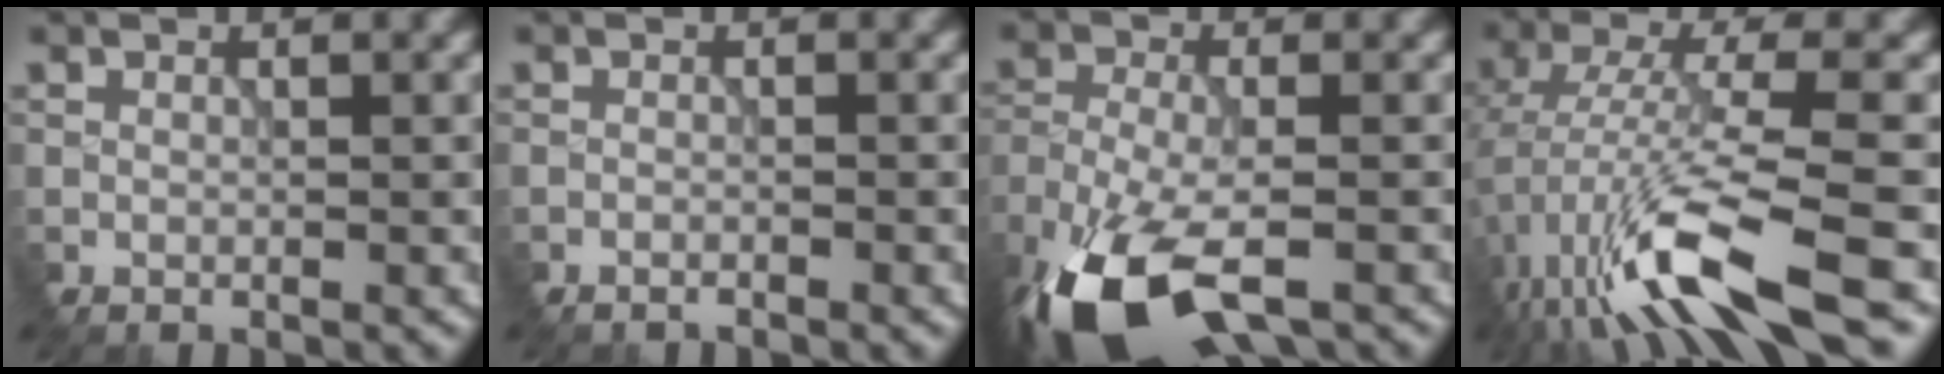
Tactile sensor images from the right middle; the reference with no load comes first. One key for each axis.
{"total": 1.0, "fx": -1.0, "fy": 0.0, "fz": 0.0, "tx": 0.001, "ty": -0.005, "tz": -0.017}
{"total": 13.7, "fx": -9.1, "fy": 5.7, "fz": 8.5, "tx": -0.188, "ty": -0.057, "tz": -0.147}
{"total": 9.2, "fx": -4.2, "fy": 1.5, "fz": 8.0, "tx": -0.146, "ty": 0.003, "tz": -0.080}